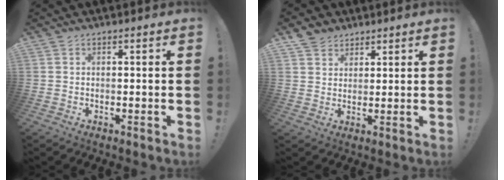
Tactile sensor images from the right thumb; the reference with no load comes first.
{"total": 4.9, "force": [3.6, 3.3, 0.6], "torque": [-0.008, -0.020, 0.070]}